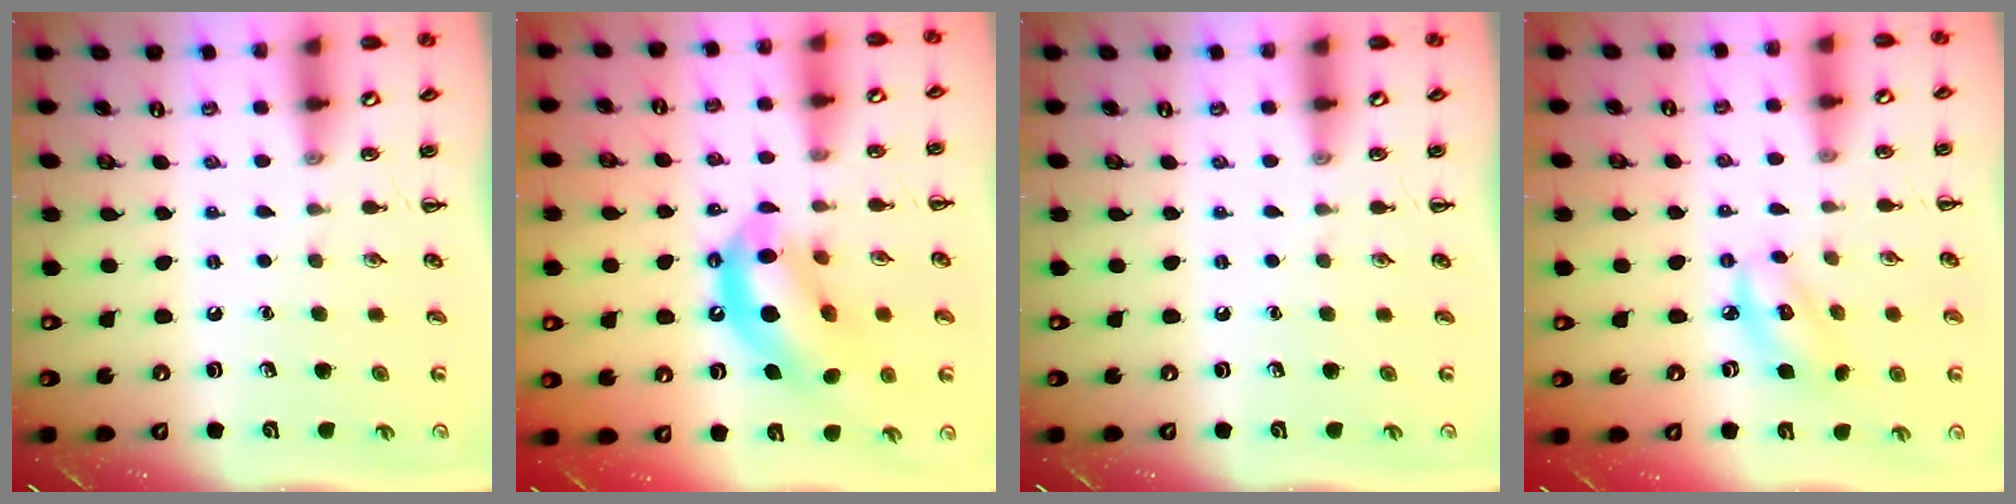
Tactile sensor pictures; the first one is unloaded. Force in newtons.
{"total": 13.8, "press": 13.4, "slide": 3.5}
{"total": 0.0}
{"total": 5.5, "press": 5.4, "slide": 1.0}